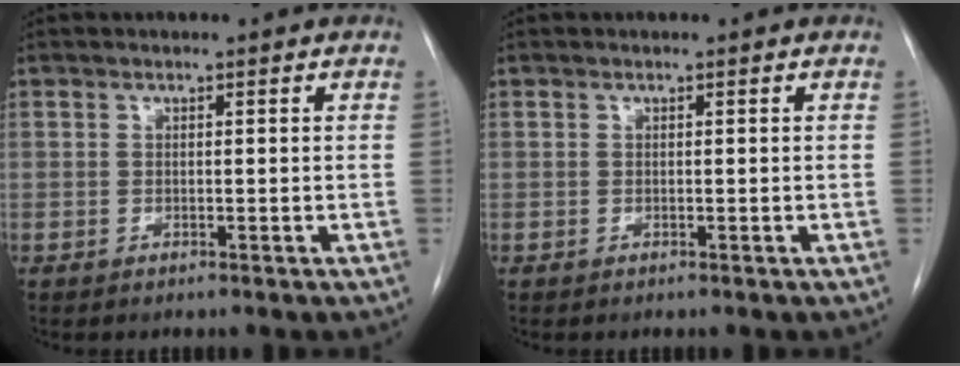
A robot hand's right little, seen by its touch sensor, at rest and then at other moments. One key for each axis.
{"total": 0.0}